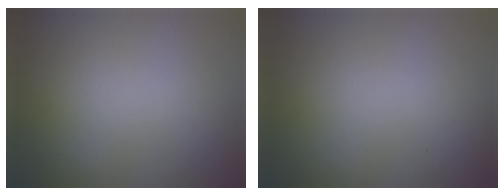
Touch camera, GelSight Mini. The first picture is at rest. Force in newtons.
{"total": 0.0}